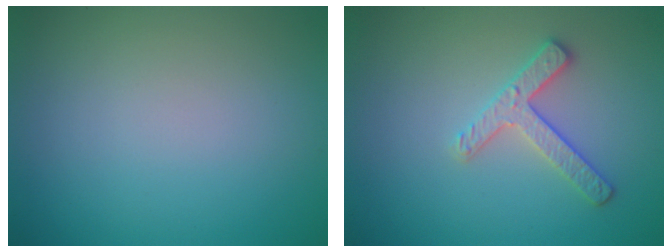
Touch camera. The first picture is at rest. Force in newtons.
{"total": 2.5, "press": 2.4, "slide": 0.8}